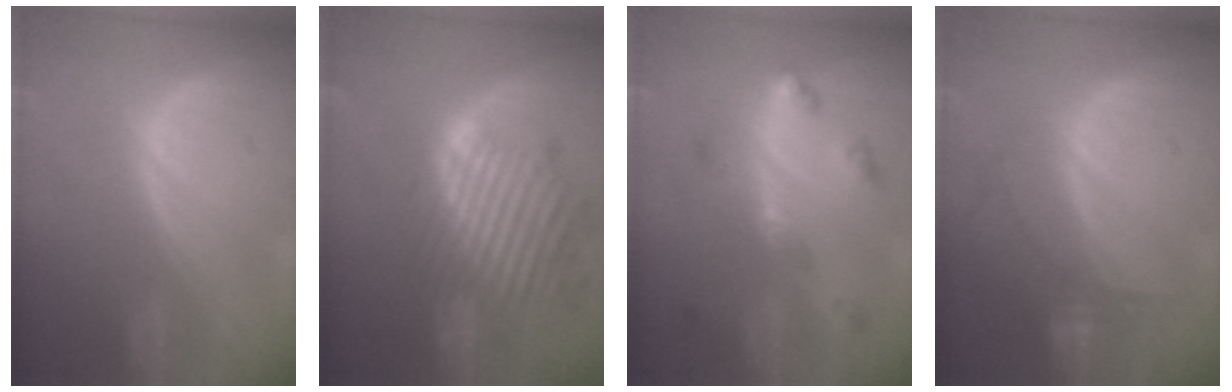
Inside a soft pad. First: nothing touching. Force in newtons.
{"total": 13.1, "press": 11.6, "slide": 6.2}
{"total": 6.4, "press": 5.7, "slide": 2.8}
{"total": 6.2, "press": 5.8, "slide": 2.2}